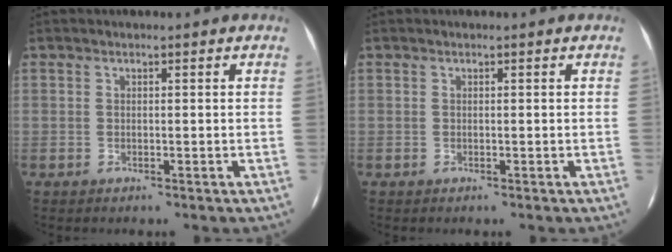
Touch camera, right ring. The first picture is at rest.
{"total": 0.0}